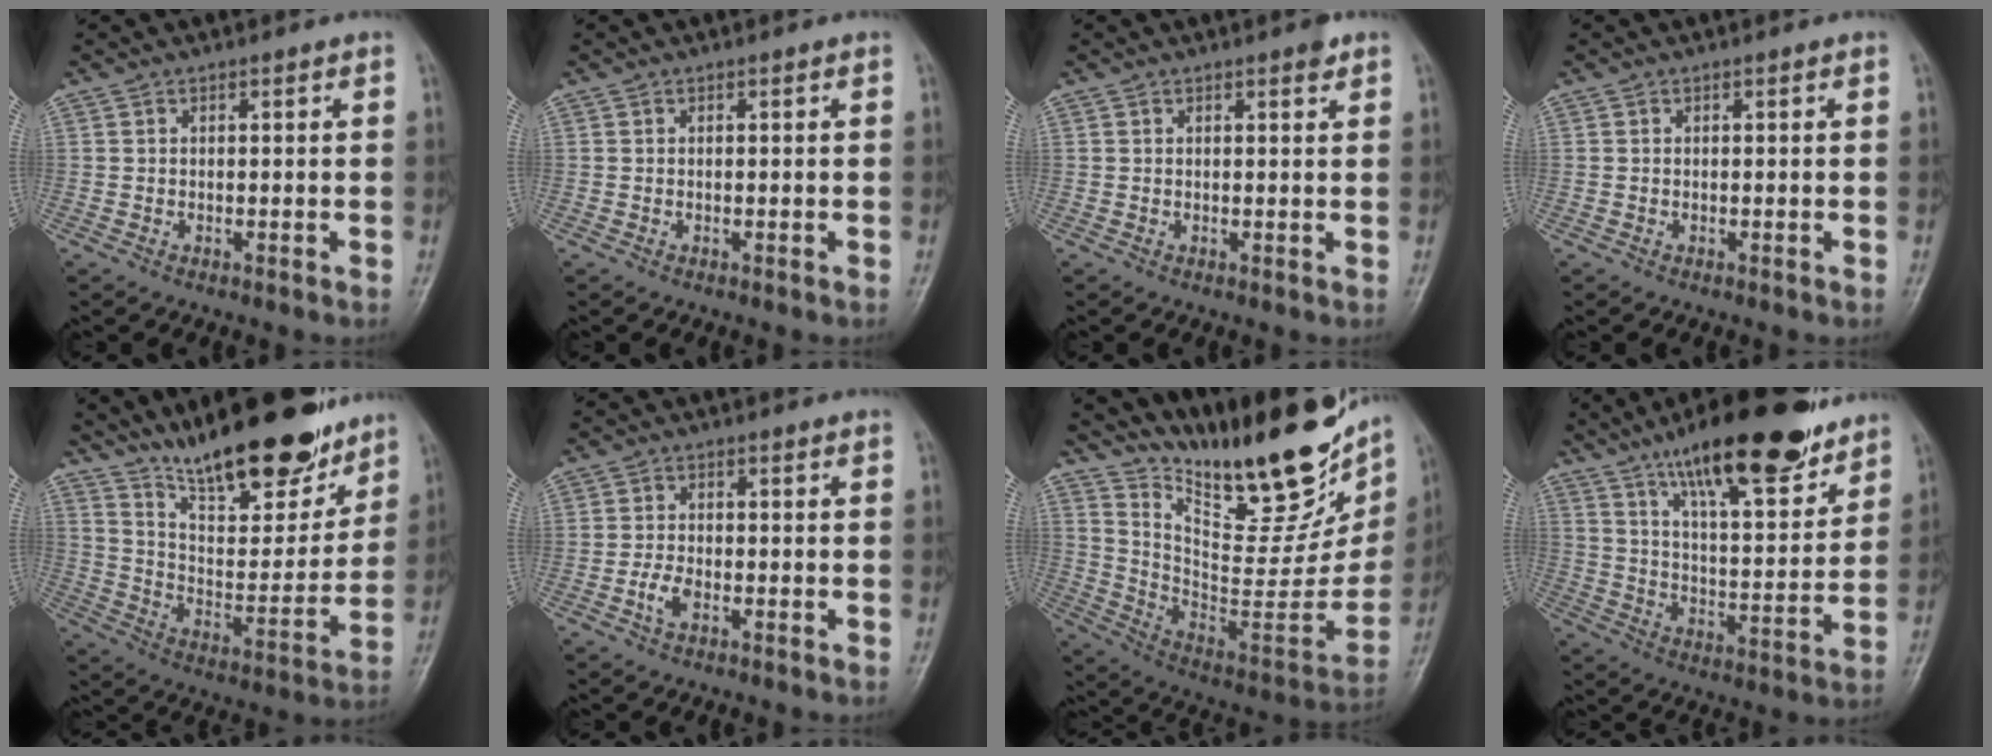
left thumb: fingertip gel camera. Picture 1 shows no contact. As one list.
[{"total": 0.0}, {"total": 1.5, "force": [1.0, 0.5, 1.0], "torque": [-0.011, -0.004, 0.011]}, {"total": 0.0}, {"total": 21.6, "force": [16.2, 6.7, 12.5], "torque": [-0.150, -0.089, 0.271]}, {"total": 3.0, "force": [-1.3, 1.5, 2.2], "torque": [-0.046, 0.008, -0.026]}, {"total": 29.6, "force": [21.0, 9.5, 18.5], "torque": [-0.247, -0.109, 0.330]}, {"total": 21.4, "force": [15.0, 5.7, 14.1], "torque": [-0.189, -0.068, 0.244]}]